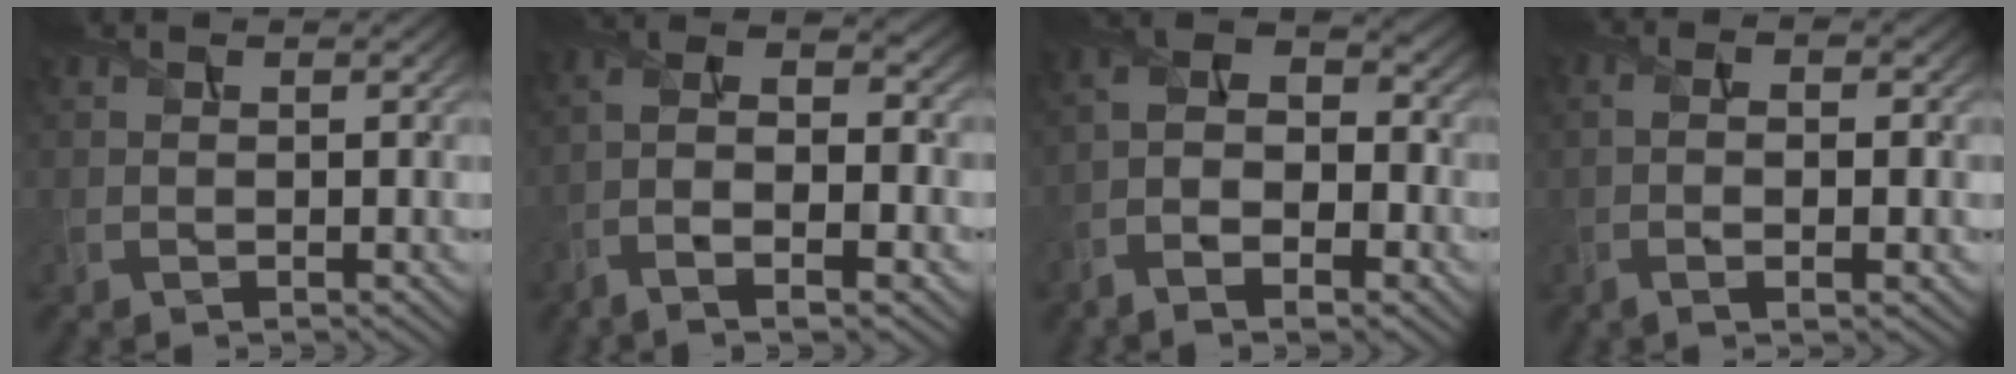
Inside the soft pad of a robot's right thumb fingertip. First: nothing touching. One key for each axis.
{"total": 9.7, "fx": -4.2, "fy": 3.3, "fz": 8.1, "tx": -0.166, "ty": -0.002, "tz": -0.074}
{"total": 9.1, "fx": -4.4, "fy": 4.5, "fz": 6.6, "tx": -0.136, "ty": -0.020, "tz": -0.084}
{"total": 4.4, "fx": -0.7, "fy": 1.2, "fz": 4.1, "tx": -0.078, "ty": -0.002, "tz": -0.013}